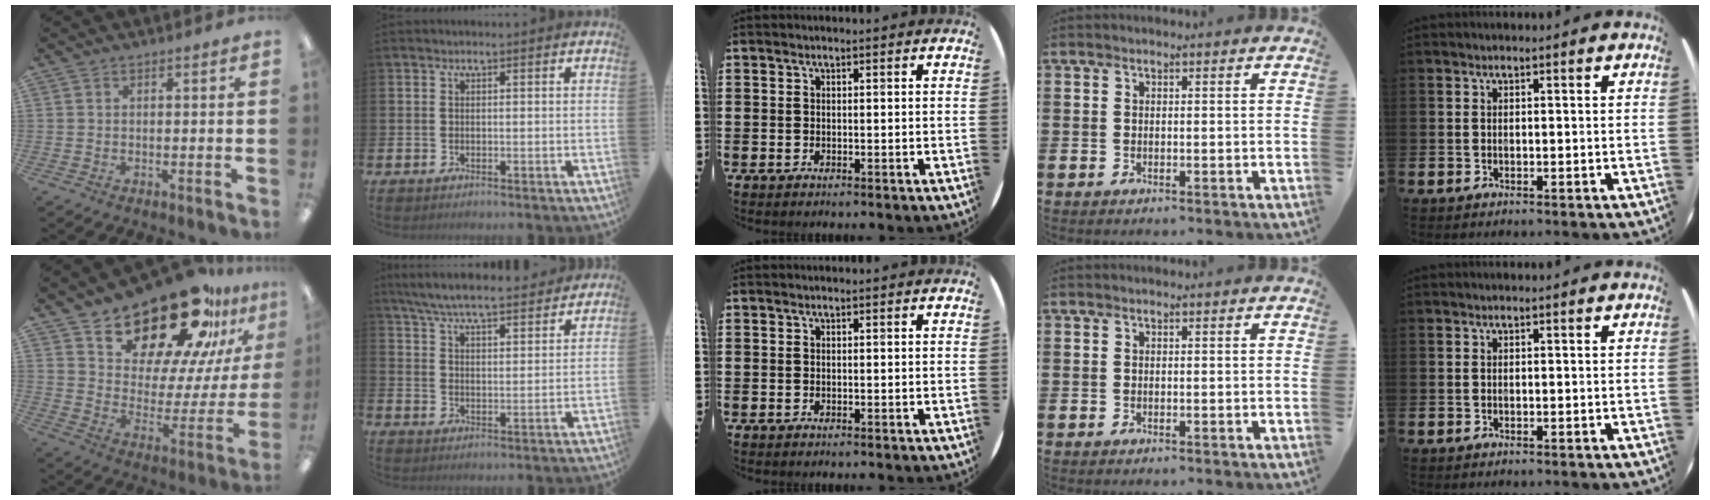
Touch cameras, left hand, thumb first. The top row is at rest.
{"thumb": {"total": 25.6, "force": [20.2, 10.4, 11.9], "torque": [-0.183, -0.140, 0.347]}, "index": {"total": 7.3, "force": [6.9, 0.8, 2.2], "torque": [-0.070, -0.041, 0.122]}}